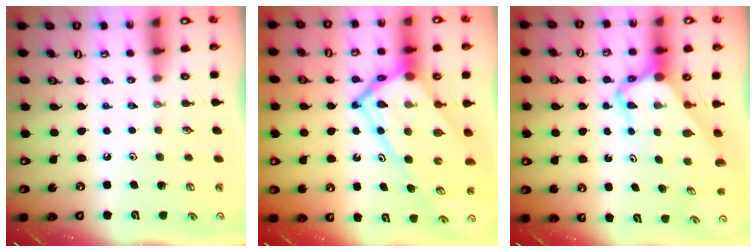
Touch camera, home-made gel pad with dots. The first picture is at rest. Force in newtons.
{"total": 19.7, "press": 19.6, "slide": 1.6}
{"total": 6.2, "press": 6.2, "slide": 0.6}